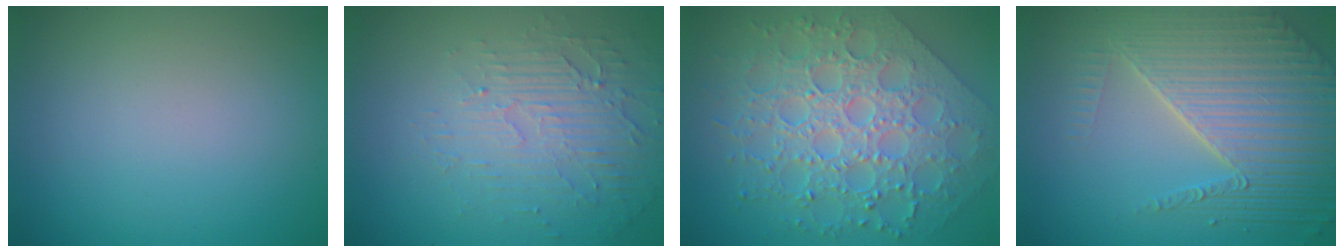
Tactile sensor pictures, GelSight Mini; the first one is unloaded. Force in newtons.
{"total": 4.7, "press": 3.2, "slide": 3.5}
{"total": 7.7, "press": 6.3, "slide": 4.3}
{"total": 7.2, "press": 5.5, "slide": 4.6}